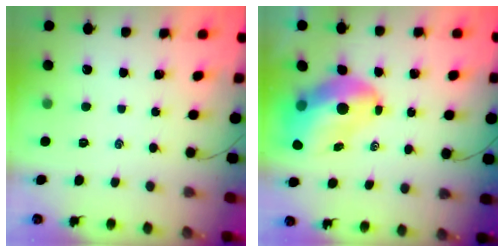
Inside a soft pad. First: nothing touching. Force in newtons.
{"total": 10.3, "press": 9.9, "slide": 2.7}